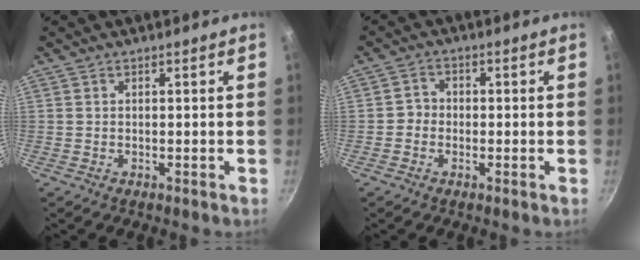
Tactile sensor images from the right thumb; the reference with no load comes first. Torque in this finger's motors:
{"motor_torque": [-0.02, -0.11, -0.29, -0.02, 0.03]}